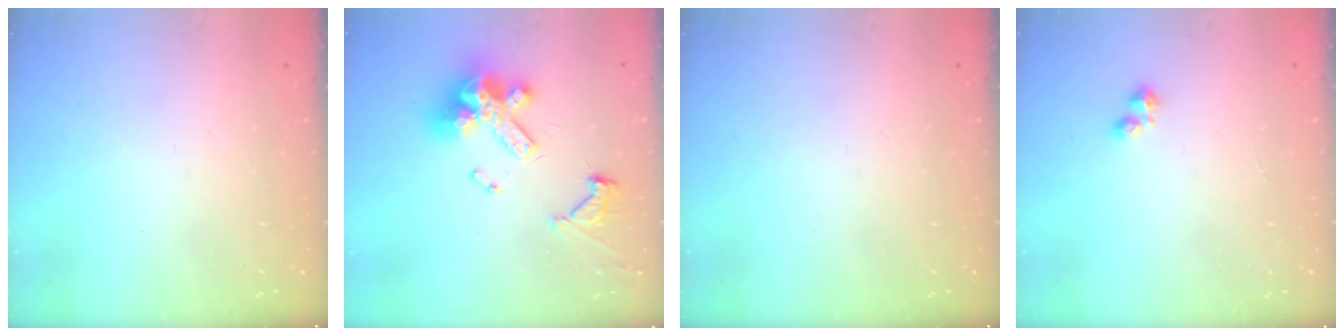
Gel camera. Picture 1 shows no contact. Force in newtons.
{"total": 14.5, "press": 14.4, "slide": 1.4}
{"total": 0.0}
{"total": 1.9, "press": 1.9, "slide": 0.2}